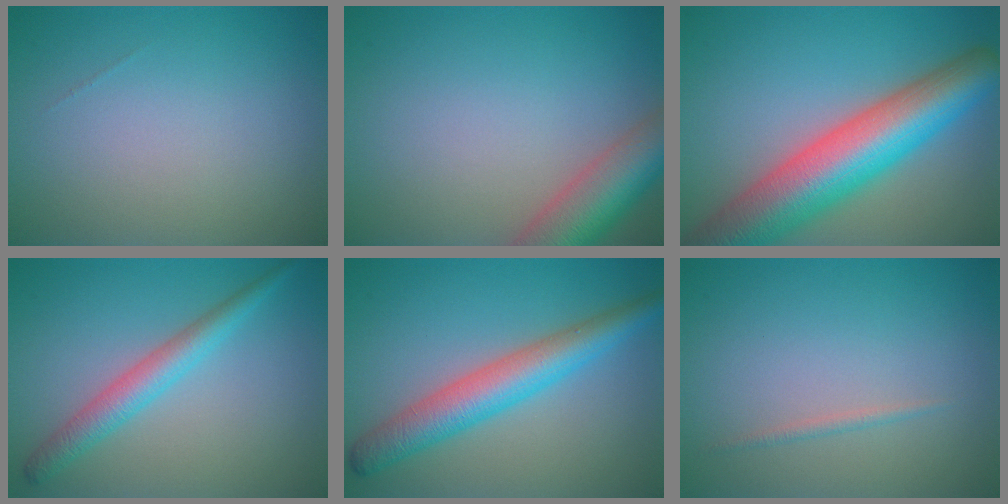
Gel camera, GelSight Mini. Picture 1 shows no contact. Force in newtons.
{"total": 6.7, "press": 6.7, "slide": 0.4}
{"total": 11.6, "press": 11.6, "slide": 0.5}
{"total": 3.2, "press": 3.2, "slide": 0.1}
{"total": 5.6, "press": 5.6, "slide": 0.1}
{"total": 0.7, "press": 0.7, "slide": 0.0}